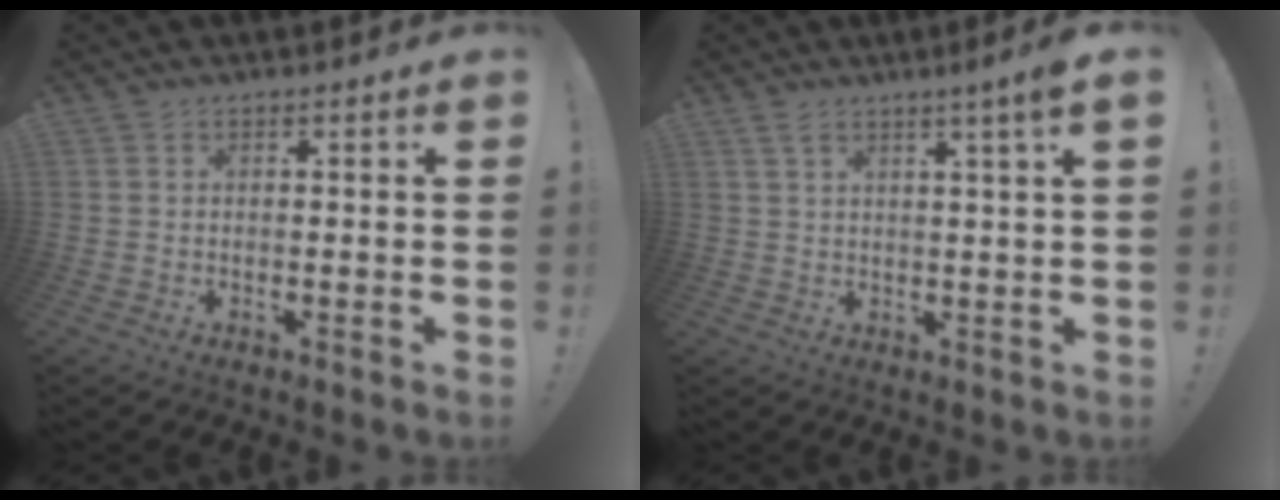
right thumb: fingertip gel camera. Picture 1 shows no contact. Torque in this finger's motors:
{"motor_torque": [-0.02, 0.02, 0.37, 0.41, 0.00]}